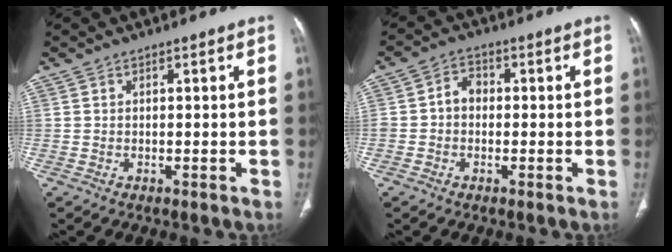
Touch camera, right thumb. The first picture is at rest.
{"total": 3.7, "force": [-0.5, 2.9, 2.1], "torque": [-0.022, 0.015, -0.016]}